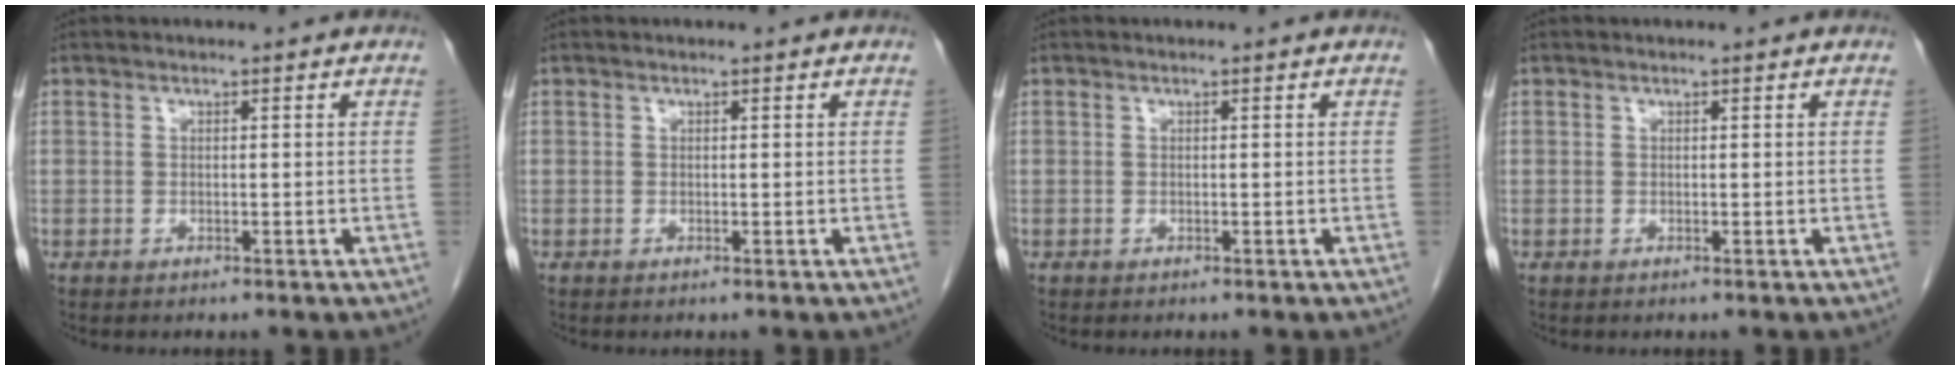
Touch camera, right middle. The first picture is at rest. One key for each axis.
{"total": 0.0}
{"total": 0.0}
{"total": 0.0}